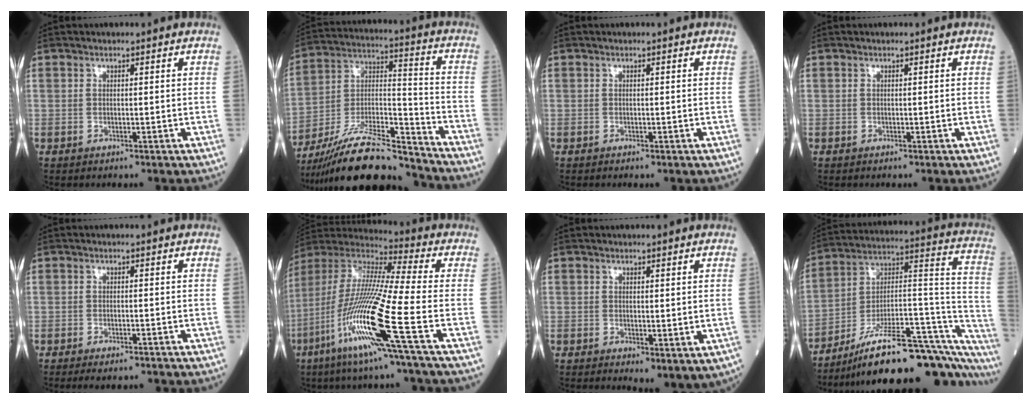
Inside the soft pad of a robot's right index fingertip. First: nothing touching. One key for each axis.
{"total": 18.8, "fx": -17.0, "fy": 2.0, "fz": 7.7, "tx": -0.157, "ty": 0.009, "tz": -0.304}
{"total": 0.0}
{"total": 0.0}
{"total": 2.8, "fx": -2.4, "fy": 0.7, "fz": 1.2, "tx": -0.013, "ty": -0.004, "tz": -0.035}
{"total": 19.6, "fx": -7.8, "fy": -1.0, "fz": 18.0, "tx": -0.391, "ty": -0.042, "tz": -0.165}
{"total": 4.0, "fx": -0.3, "fy": 1.7, "fz": 3.6, "tx": -0.048, "ty": -0.013, "tz": 0.005}
{"total": 28.4, "fx": -22.6, "fy": 5.9, "fz": 16.1, "tx": -0.146, "ty": 0.034, "tz": -0.332}